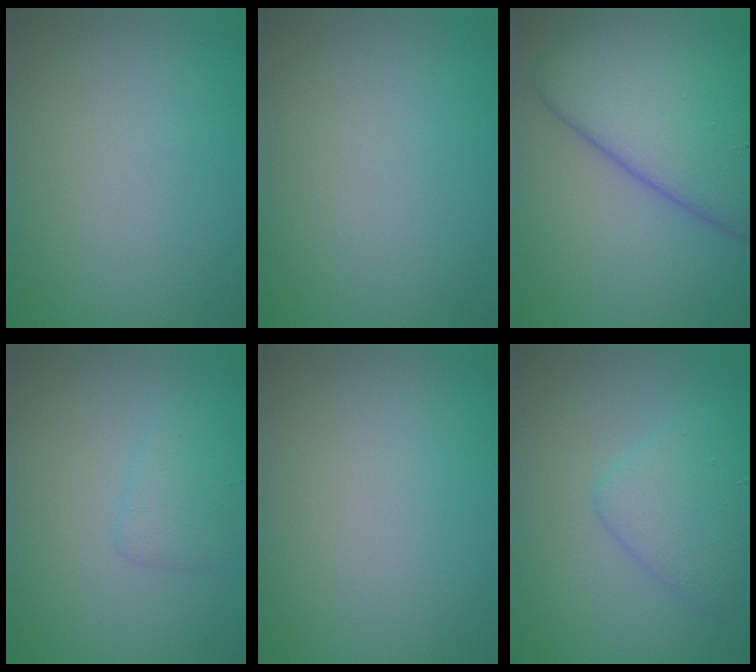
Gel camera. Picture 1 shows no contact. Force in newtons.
{"total": 0.0}
{"total": 11.1, "press": 11.1, "slide": 0.5}
{"total": 1.6, "press": 1.6, "slide": 0.1}
{"total": 0.0}
{"total": 3.4, "press": 3.4, "slide": 0.1}